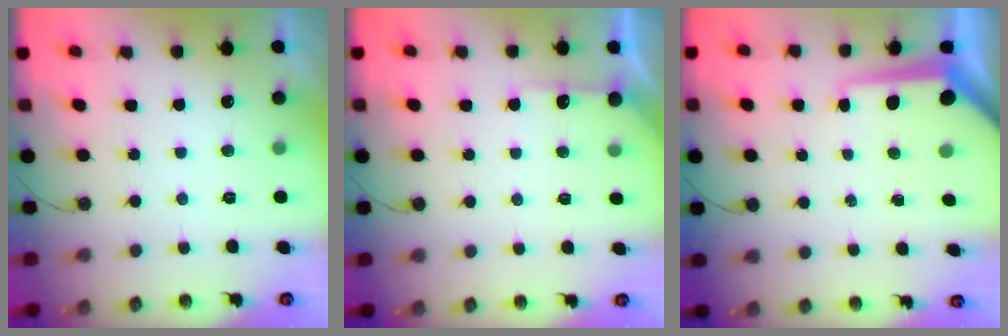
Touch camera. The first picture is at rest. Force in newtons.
{"total": 4.7, "press": 4.7, "slide": 0.5}
{"total": 8.2, "press": 8.1, "slide": 0.9}